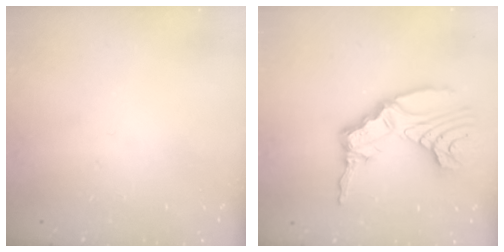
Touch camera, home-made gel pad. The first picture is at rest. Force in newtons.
{"total": 15.3, "press": 15.2, "slide": 2.1}